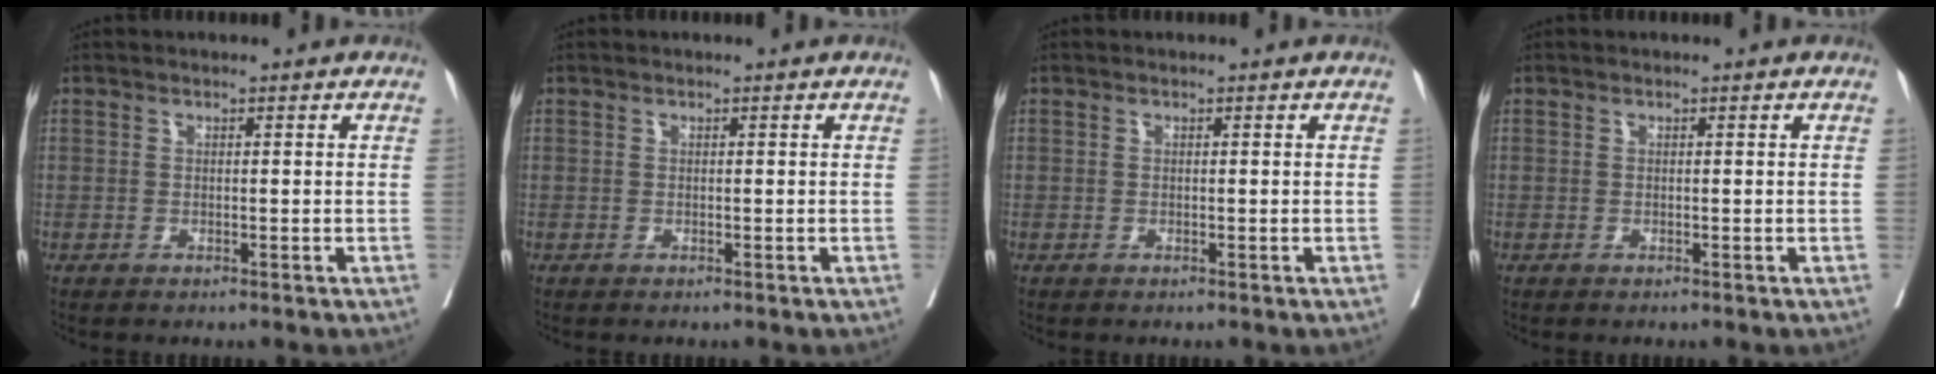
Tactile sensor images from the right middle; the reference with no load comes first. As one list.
[{"total": 0.0}, {"total": 0.0}, {"total": 0.0}]